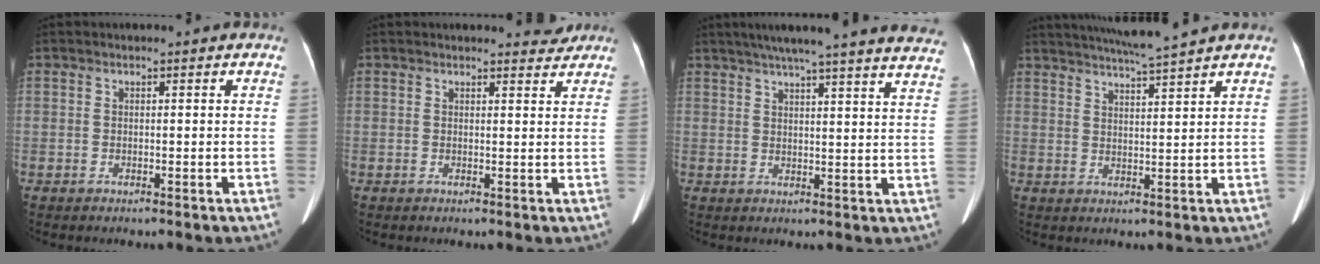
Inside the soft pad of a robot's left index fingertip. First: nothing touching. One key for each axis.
{"total": 2.3, "fx": 2.2, "fy": 0.3, "fz": 0.0, "tx": -0.004, "ty": -0.008, "tz": 0.021}
{"total": 26.6, "fx": 23.6, "fy": 0.6, "fz": 12.3, "tx": -0.192, "ty": -0.027, "tz": 0.283}
{"total": 8.1, "fx": 7.3, "fy": -1.6, "fz": 3.2, "tx": -0.056, "ty": 0.002, "tz": 0.115}